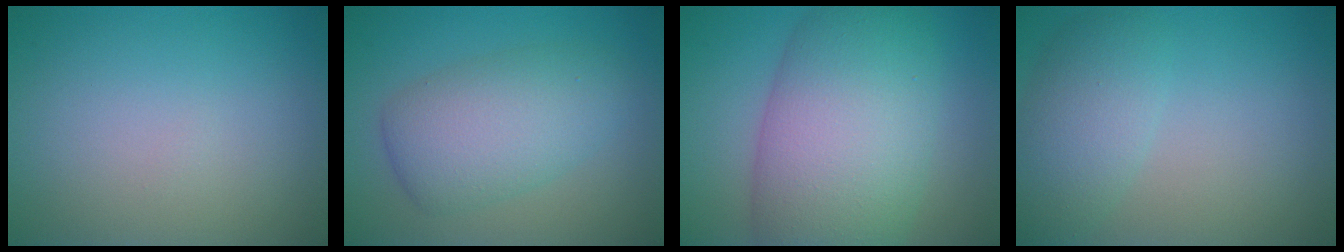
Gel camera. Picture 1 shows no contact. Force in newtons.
{"total": 5.8, "press": 5.8, "slide": 0.1}
{"total": 11.8, "press": 11.8, "slide": 0.3}
{"total": 4.2, "press": 4.2, "slide": 0.2}